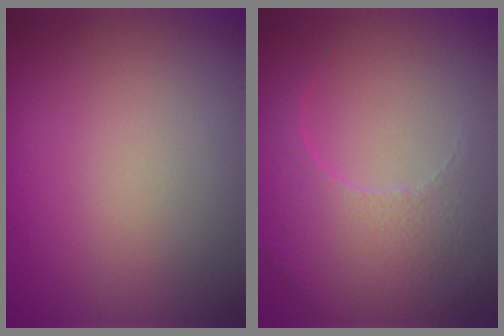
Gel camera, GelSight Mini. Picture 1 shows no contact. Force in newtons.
{"total": 5.1, "press": 3.7, "slide": 3.6}